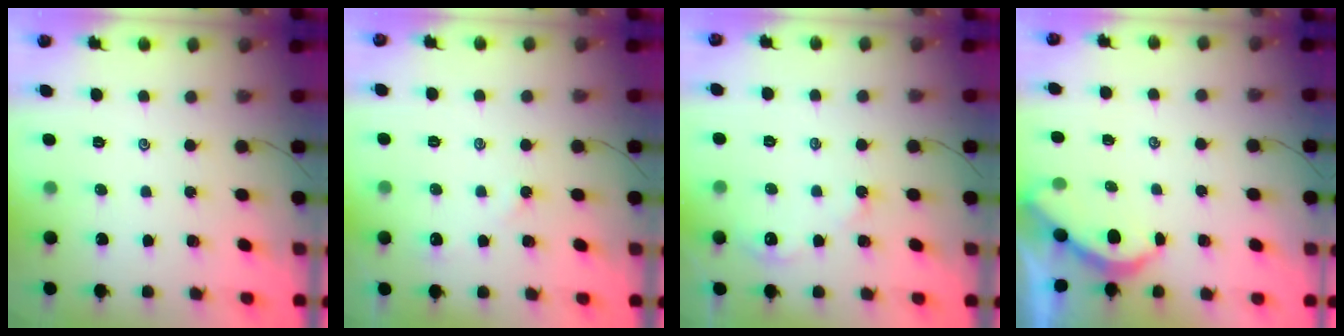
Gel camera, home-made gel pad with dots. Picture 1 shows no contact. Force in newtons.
{"total": 2.9, "press": 2.8, "slide": 0.6}
{"total": 2.8, "press": 2.8, "slide": 0.4}
{"total": 3.1, "press": 3.0, "slide": 0.2}